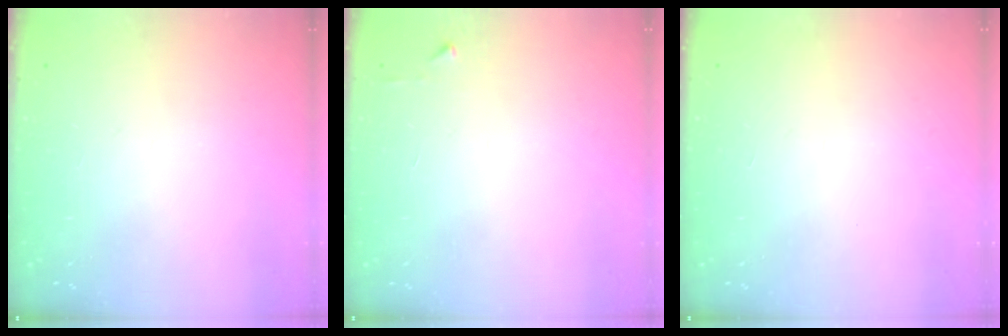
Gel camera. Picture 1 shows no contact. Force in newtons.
{"total": 2.4, "press": 2.4, "slide": 0.3}
{"total": 1.6, "press": 1.5, "slide": 0.1}